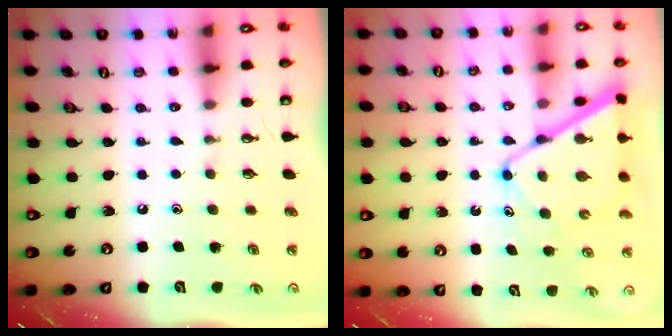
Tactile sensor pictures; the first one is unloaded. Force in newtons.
{"total": 12.4, "press": 12.3, "slide": 1.2}